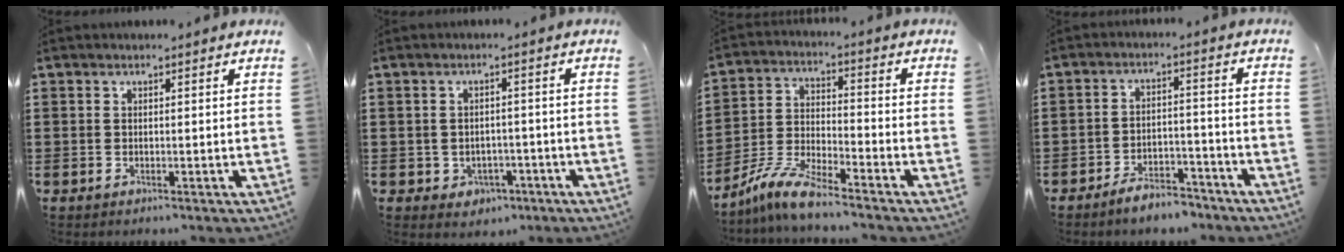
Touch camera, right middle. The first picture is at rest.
{"total": 2.0, "force": [-1.1, 1.6, 0.4], "torque": [-0.016, 0.002, -0.027]}
{"total": 7.6, "force": [-6.7, 0.6, 3.5], "torque": [-0.095, -0.006, -0.137]}
{"total": 5.1, "force": [-4.9, 1.0, 1.1], "torque": [-0.023, 0.010, -0.098]}